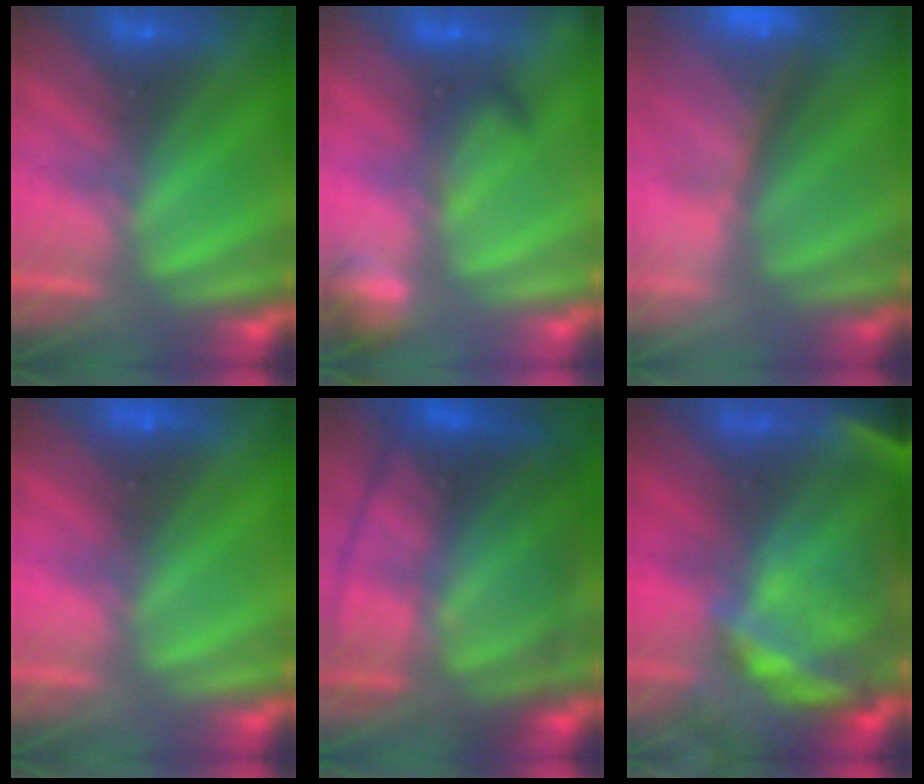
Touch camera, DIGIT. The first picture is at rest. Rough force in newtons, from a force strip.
{"total": 2.4}
{"total": 6.5}
{"total": 2.4}
{"total": 7.2}
{"total": 10.2}